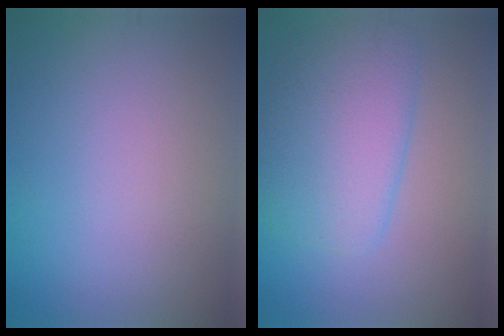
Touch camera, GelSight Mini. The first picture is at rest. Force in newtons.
{"total": 5.6, "press": 5.6, "slide": 0.1}